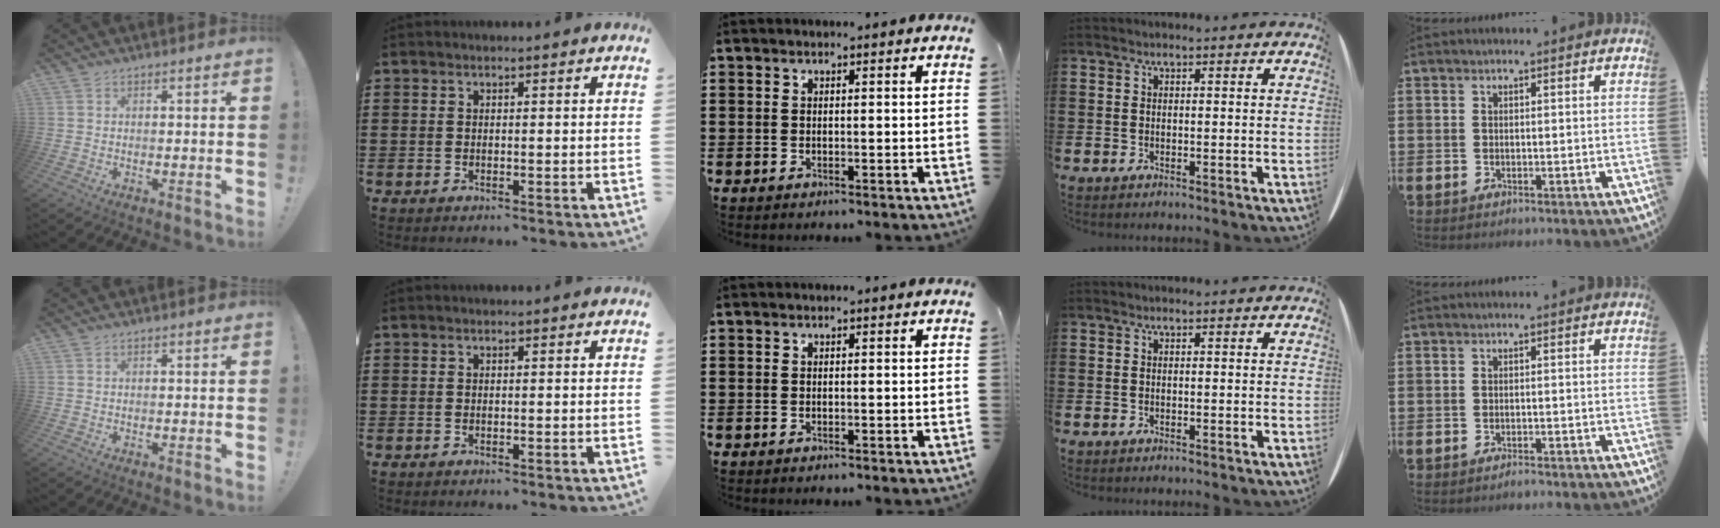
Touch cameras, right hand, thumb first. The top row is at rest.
{"little": {"total": 0.9, "force": [-0.8, 0.0, 0.2], "torque": [0.003, -0.007, -0.018]}}